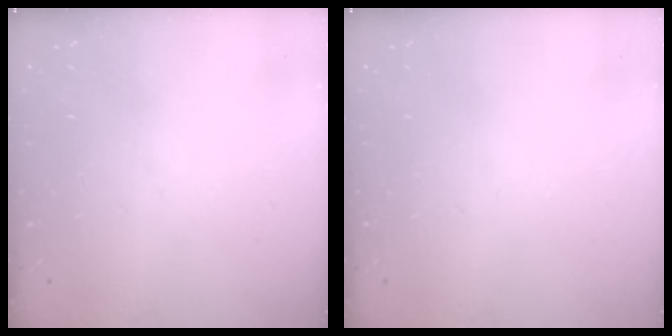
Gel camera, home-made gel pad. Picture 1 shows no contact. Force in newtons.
{"total": 0.0}